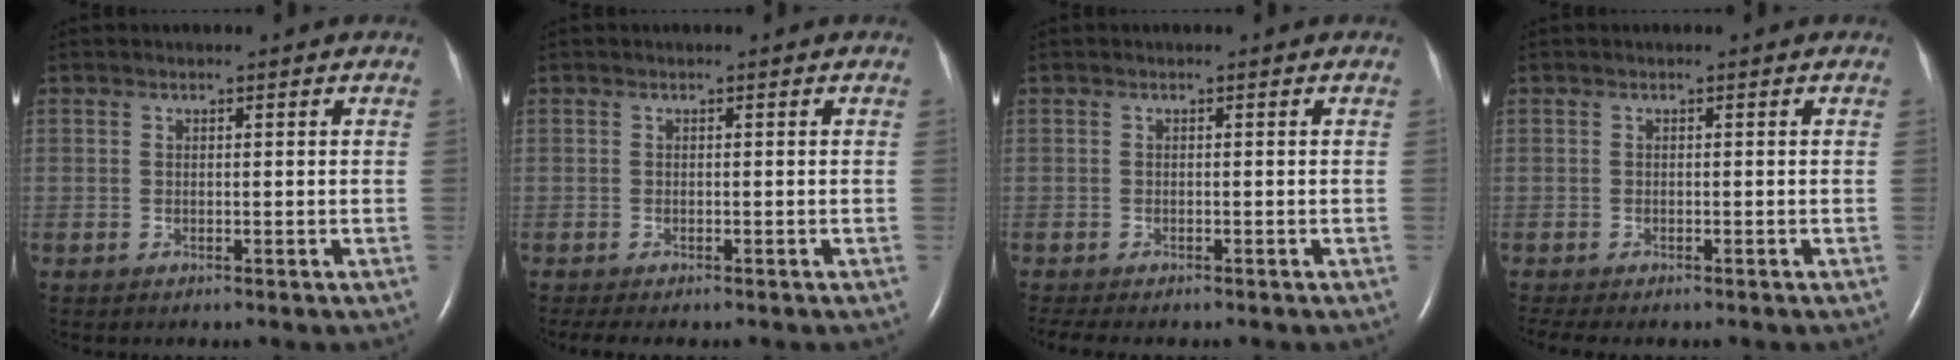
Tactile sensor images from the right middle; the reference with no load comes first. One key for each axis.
{"total": 3.5, "fx": -2.8, "fy": 1.1, "fz": 1.9, "tx": -0.028, "ty": -0.011, "tz": -0.037}
{"total": 4.9, "fx": -4.0, "fy": 1.3, "fz": 2.4, "tx": -0.036, "ty": -0.010, "tz": -0.056}
{"total": 4.2, "fx": -3.5, "fy": 1.2, "fz": 2.1, "tx": -0.032, "ty": -0.009, "tz": -0.048}